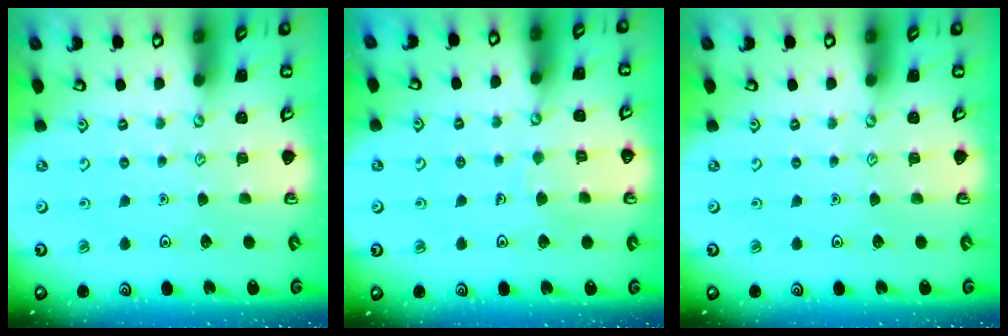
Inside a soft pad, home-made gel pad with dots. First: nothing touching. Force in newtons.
{"total": 4.4, "press": 4.4, "slide": 0.3}
{"total": 0.0}